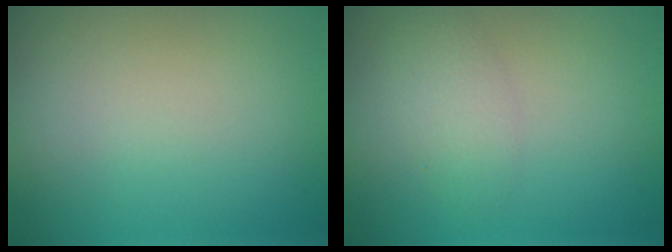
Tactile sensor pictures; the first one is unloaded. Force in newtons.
{"total": 2.3, "press": 2.3, "slide": 0.1}